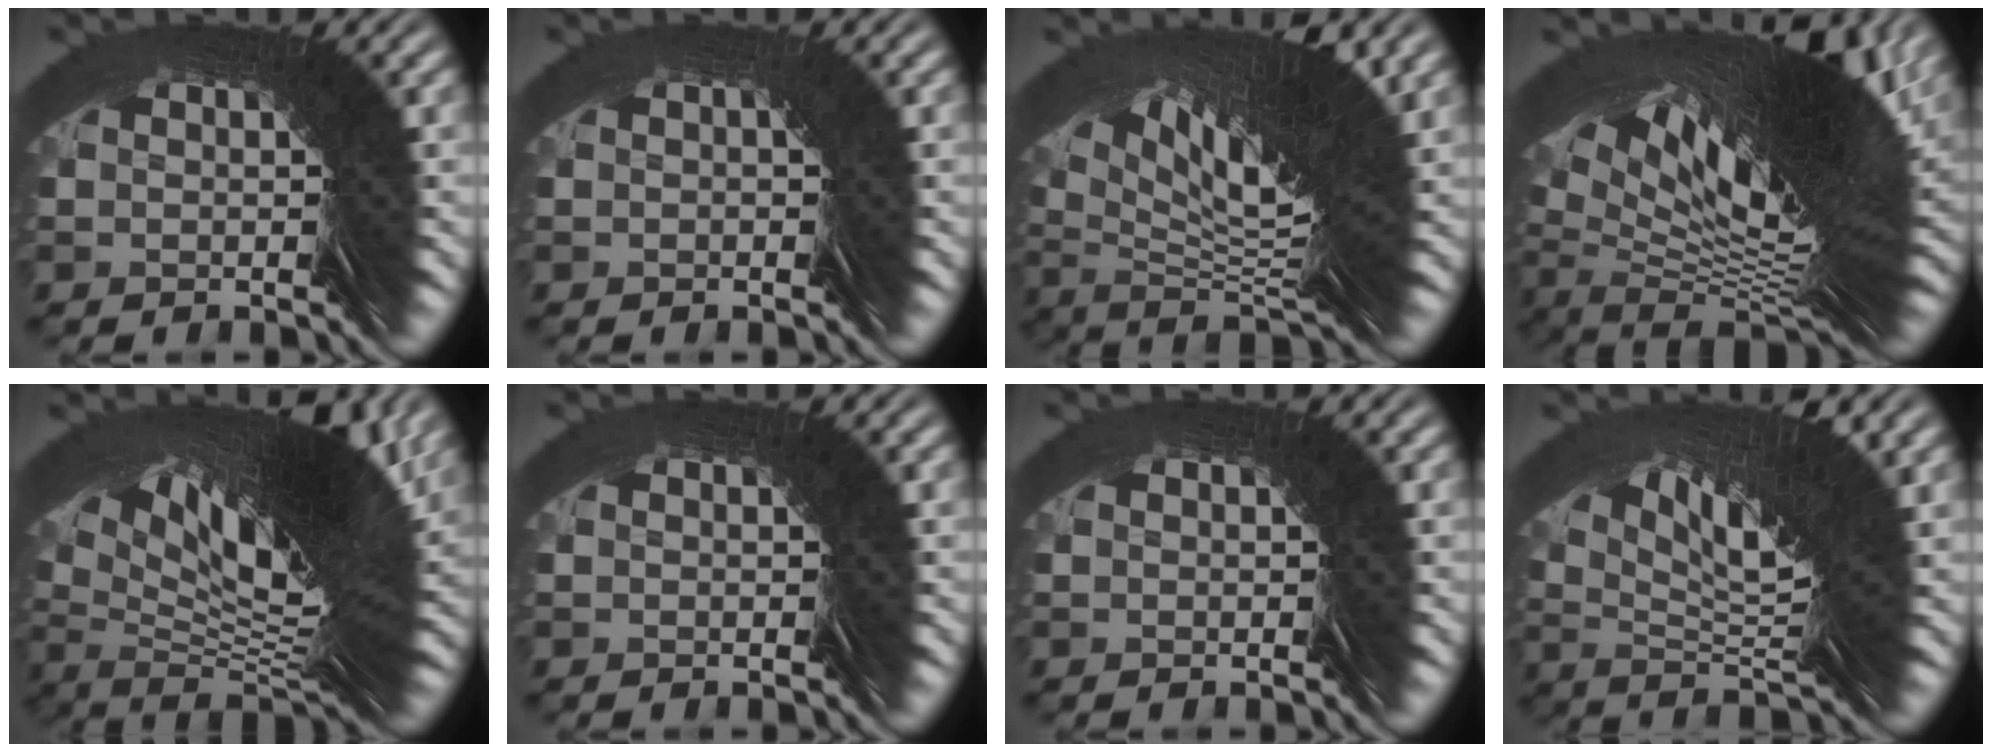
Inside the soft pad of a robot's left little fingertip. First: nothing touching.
{"total": 0.7, "force": [-0.3, 0.6, -0.2], "torque": [-0.002, 0.001, -0.007]}
{"total": 9.3, "force": [4.1, -0.7, 8.3], "torque": [-0.095, 0.048, 0.057]}
{"total": 13.4, "force": [3.2, 2.7, 12.7], "torque": [-0.165, 0.031, 0.052]}
{"total": 11.1, "force": [3.7, 0.7, 10.5], "torque": [-0.130, 0.038, 0.058]}
{"total": 0.0}
{"total": 0.0}
{"total": 8.0, "force": [4.7, -2.1, 6.2], "torque": [-0.052, 0.059, 0.060]}